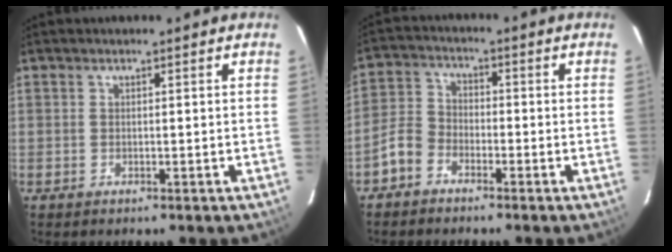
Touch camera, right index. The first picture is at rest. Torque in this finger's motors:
{"motor_torque": [0.11, -0.10, -0.23, -0.21]}